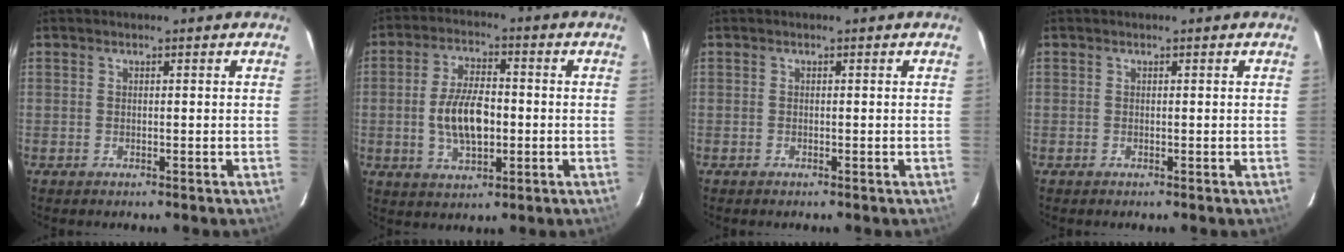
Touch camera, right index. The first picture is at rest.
{"total": 9.8, "force": [-1.3, 4.8, 8.4], "torque": [-0.164, 0.003, -0.020]}
{"total": 0.0}
{"total": 0.0}